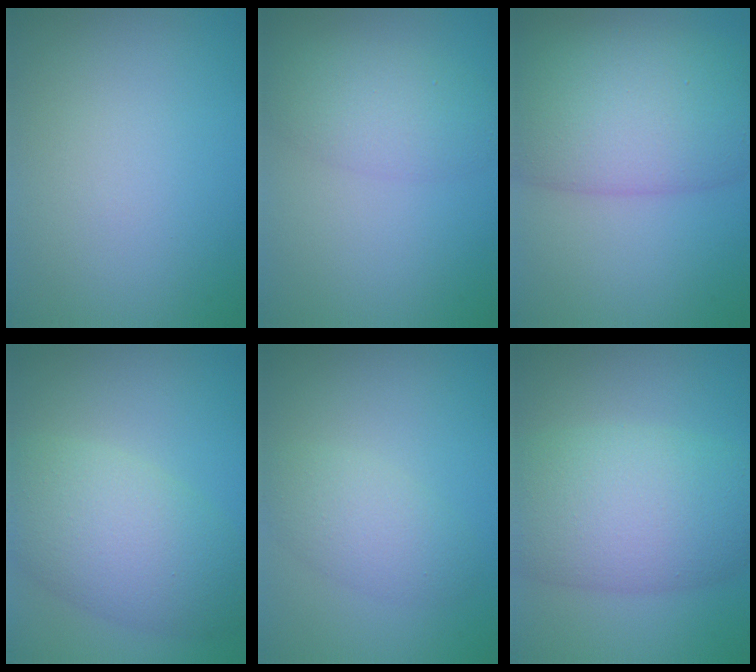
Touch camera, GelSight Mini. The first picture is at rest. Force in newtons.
{"total": 3.7, "press": 3.7, "slide": 0.1}
{"total": 10.3, "press": 10.3, "slide": 0.2}
{"total": 7.0, "press": 7.0, "slide": 0.3}
{"total": 2.9, "press": 2.9, "slide": 0.2}
{"total": 8.8, "press": 8.8, "slide": 0.5}